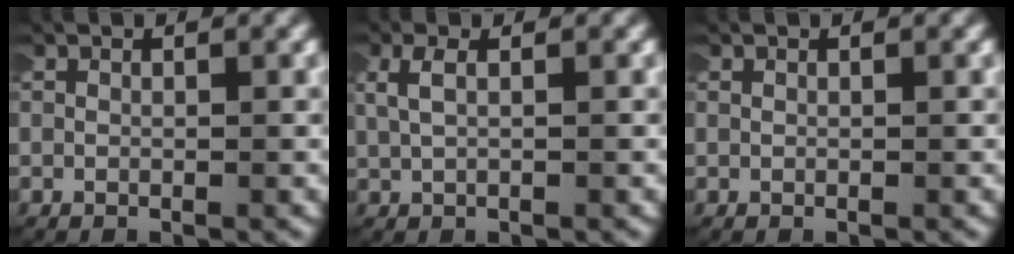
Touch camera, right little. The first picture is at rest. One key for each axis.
{"total": 1.7, "fx": 0.8, "fy": 0.5, "fz": 1.4, "tx": -0.033, "ty": 0.006, "tz": 0.015}
{"total": 0.0}